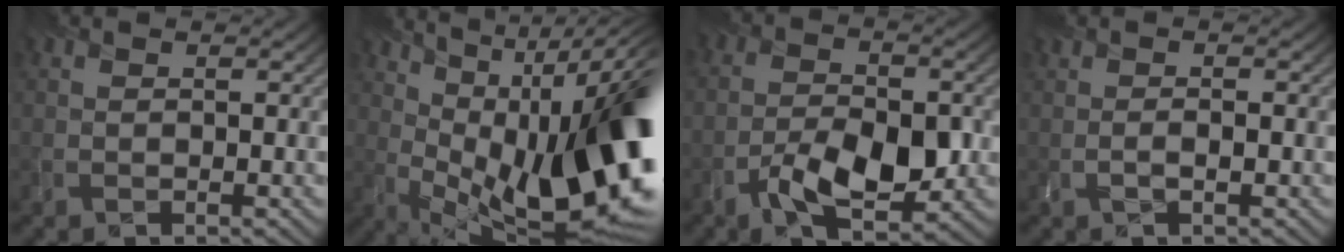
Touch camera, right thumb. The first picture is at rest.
{"total": 20.3, "force": [1.8, 9.2, 18.0], "torque": [-0.227, 0.003, 0.041]}
{"total": 7.3, "force": [-3.1, 3.4, 5.6], "torque": [-0.094, 0.001, -0.051]}
{"total": 0.7, "force": [-0.4, -0.2, 0.5], "torque": [-0.009, 0.000, -0.008]}